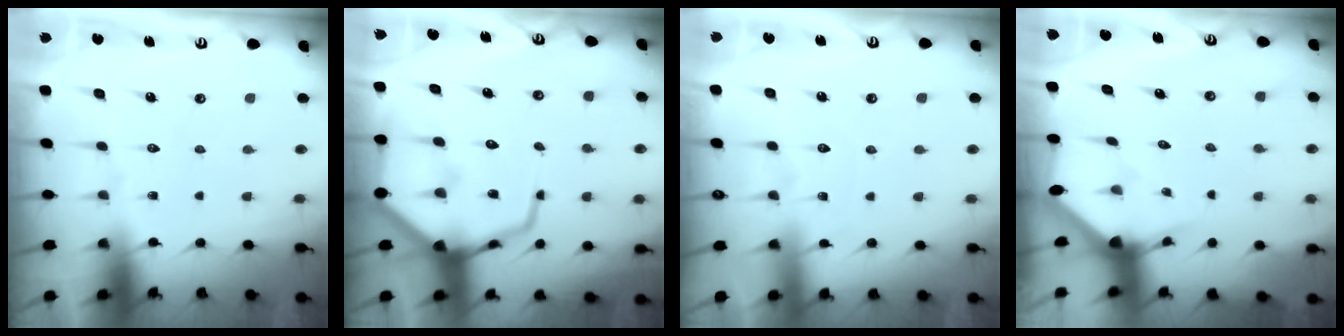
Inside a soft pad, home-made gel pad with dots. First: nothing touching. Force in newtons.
{"total": 14.9, "press": 14.8, "slide": 1.6}
{"total": 3.4, "press": 3.4, "slide": 0.4}
{"total": 2.5, "press": 2.5, "slide": 0.2}